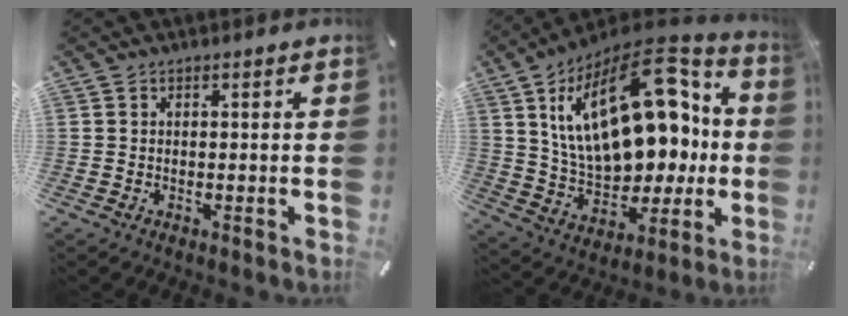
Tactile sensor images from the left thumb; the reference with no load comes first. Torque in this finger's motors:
{"motor_torque": [1.72, 3.28, 2.41, -0.36, 0.24]}